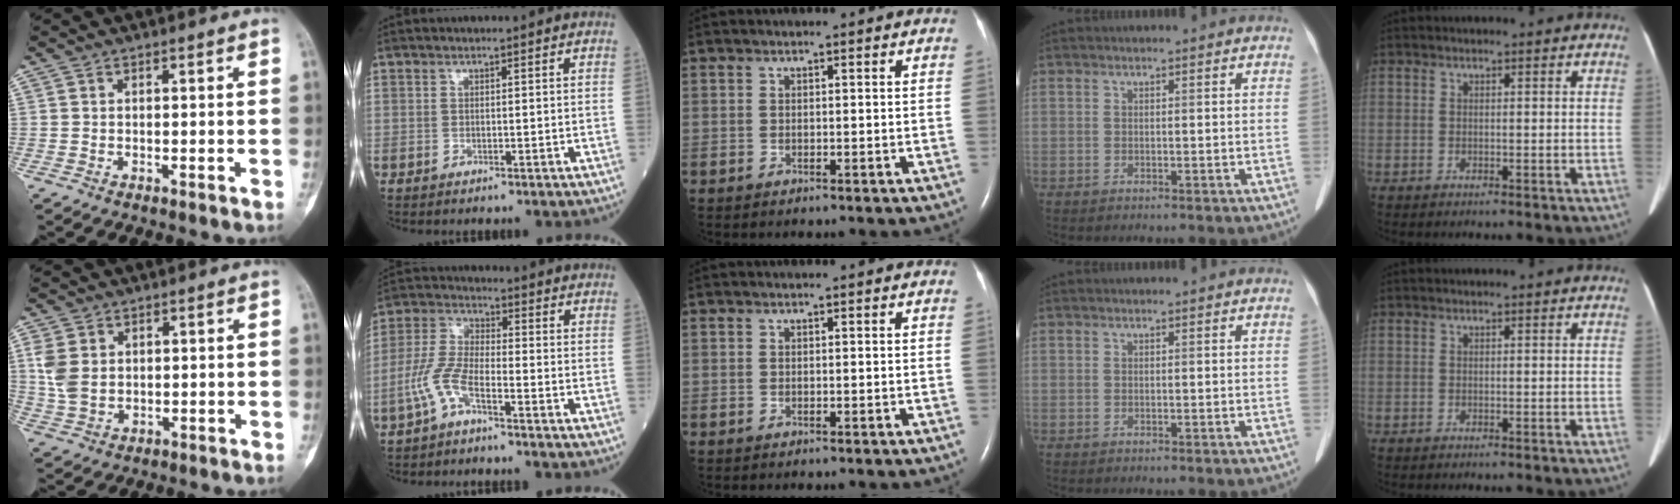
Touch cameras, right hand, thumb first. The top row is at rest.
{"thumb": {"total": 6.5, "force": [1.3, 4.8, 4.1], "torque": [-0.084, -0.003, 0.034]}, "index": {"total": 6.4, "force": [-3.5, 1.8, 5.0], "torque": [-0.121, 0.005, -0.077]}}